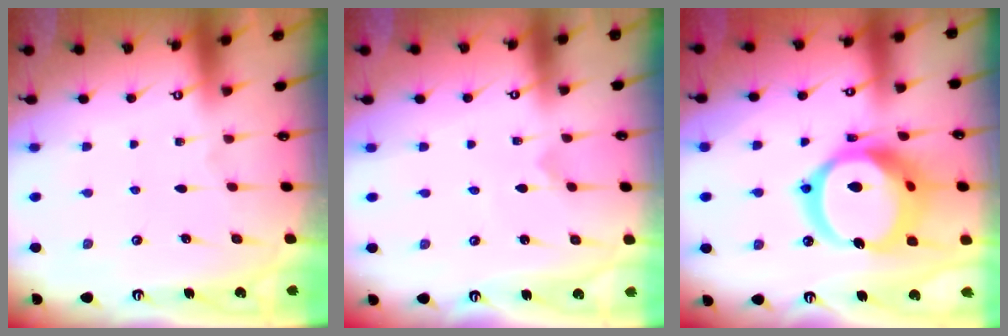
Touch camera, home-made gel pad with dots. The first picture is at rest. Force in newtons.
{"total": 0.0}
{"total": 24.0, "press": 23.9, "slide": 2.6}